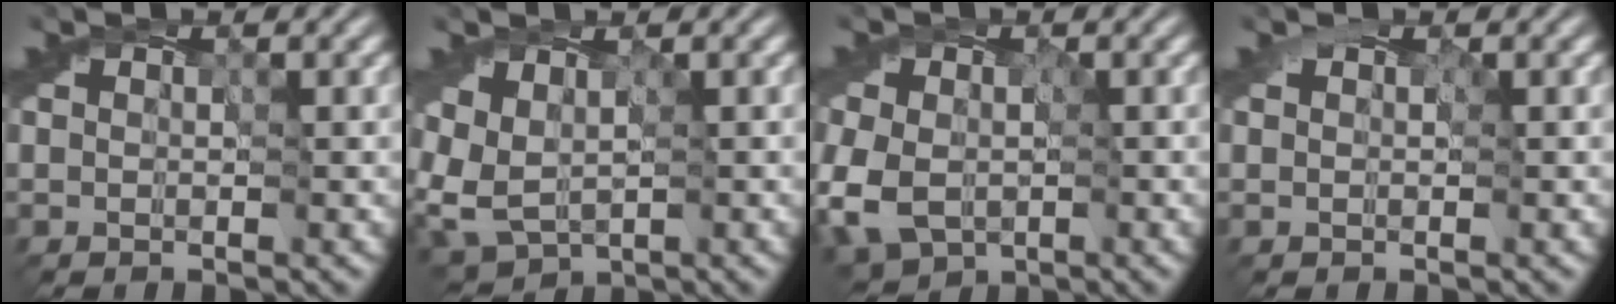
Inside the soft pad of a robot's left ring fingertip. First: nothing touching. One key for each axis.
{"total": 4.4, "fx": 0.5, "fy": 3.2, "fz": 3.0, "tx": -0.077, "ty": -0.010, "tz": 0.012}
{"total": 7.6, "fx": -2.2, "fy": 5.6, "fz": 4.6, "tx": -0.106, "ty": -0.022, "tz": -0.038}
{"total": 0.7, "fx": 0.3, "fy": 0.4, "fz": 0.5, "tx": -0.009, "ty": 0.002, "tz": 0.004}